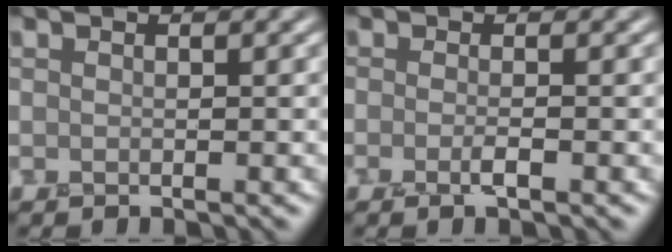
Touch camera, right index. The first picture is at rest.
{"total": 1.1, "force": [-0.6, 0.2, 0.9], "torque": [-0.024, -0.003, -0.014]}